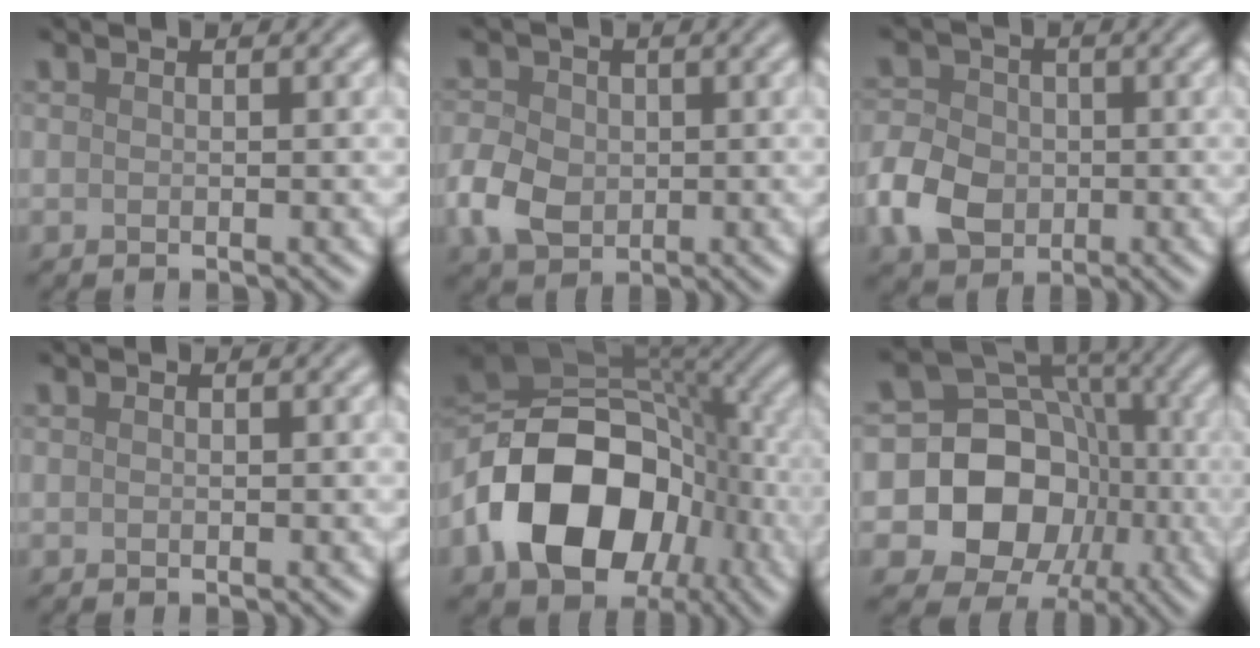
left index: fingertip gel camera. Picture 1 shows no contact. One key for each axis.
{"total": 4.6, "fx": -0.8, "fy": 3.6, "fz": 2.7, "tx": -0.059, "ty": 0.001, "tz": -0.023}
{"total": 5.6, "fx": -1.7, "fy": 4.4, "fz": 3.0, "tx": -0.067, "ty": 0.002, "tz": -0.046}
{"total": 0.0}
{"total": 15.2, "fx": -4.9, "fy": 10.6, "fz": 9.7, "tx": -0.177, "ty": -0.007, "tz": -0.097}
{"total": 14.8, "fx": -2.7, "fy": 13.1, "fz": 6.2, "tx": -0.114, "ty": 0.004, "tz": -0.068}